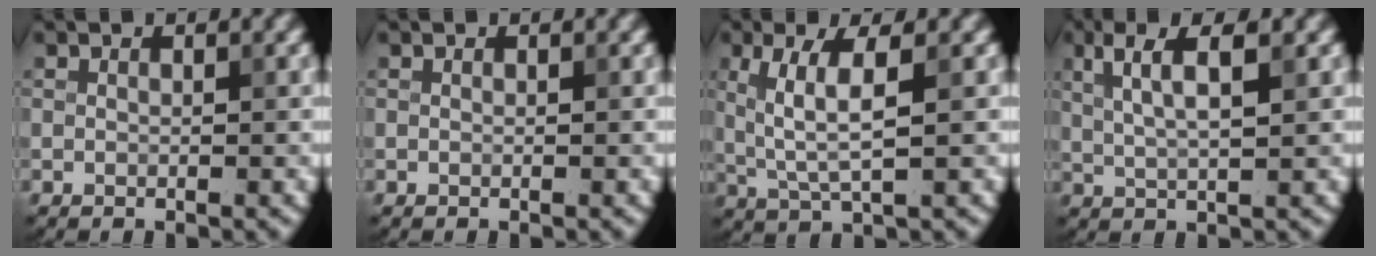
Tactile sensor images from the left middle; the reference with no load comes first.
{"total": 0.0}
{"total": 4.2, "force": [1.0, 1.0, 4.0], "torque": [-0.089, 0.001, 0.025]}
{"total": 4.4, "force": [1.9, 1.1, 3.9], "torque": [-0.073, 0.003, 0.036]}